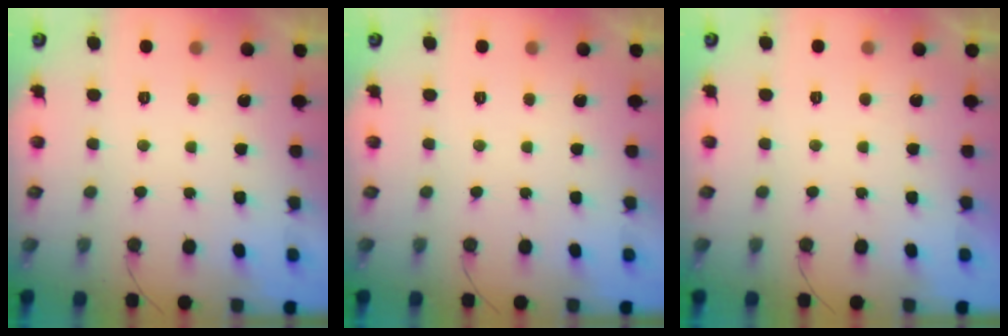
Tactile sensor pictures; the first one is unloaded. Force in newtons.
{"total": 0.0}
{"total": 1.7, "press": 1.7, "slide": 0.1}